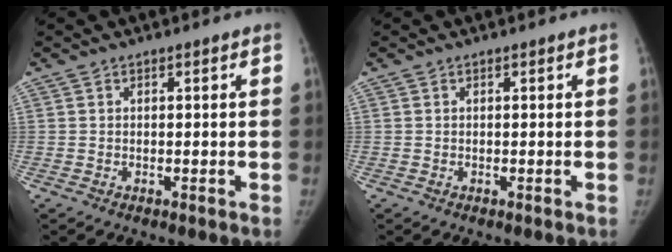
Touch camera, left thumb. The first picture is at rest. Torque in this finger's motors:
{"motor_torque": [0.03, 0.04, 0.16, -0.03, 0.01]}